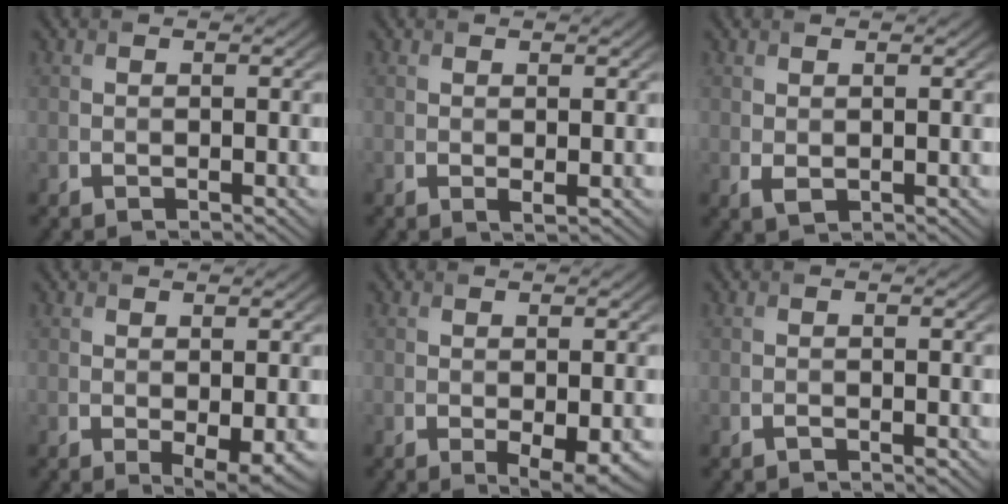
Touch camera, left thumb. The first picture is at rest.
{"total": 0.7, "force": [0.2, 0.2, 0.7], "torque": [-0.011, -0.004, 0.002]}
{"total": 1.2, "force": [0.2, 0.8, 0.9], "torque": [-0.023, -0.004, 0.010]}
{"total": 2.7, "force": [-0.6, 0.9, 2.5], "torque": [-0.042, -0.013, -0.005]}
{"total": 3.6, "force": [-1.3, 1.3, 3.1], "torque": [-0.051, -0.013, -0.012]}
{"total": 0.6, "force": [-0.5, 0.1, 0.4], "torque": [-0.004, 0.000, -0.008]}